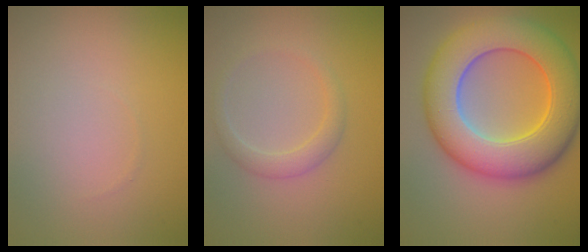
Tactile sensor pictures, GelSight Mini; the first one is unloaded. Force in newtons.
{"total": 1.9, "press": 1.9, "slide": 0.1}
{"total": 11.7, "press": 11.7, "slide": 0.3}